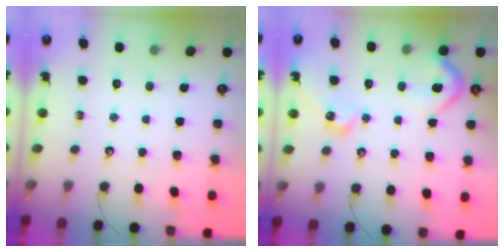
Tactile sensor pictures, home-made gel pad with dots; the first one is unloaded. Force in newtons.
{"total": 11.8, "press": 11.7, "slide": 1.2}